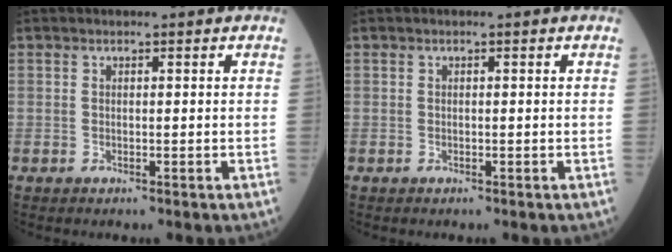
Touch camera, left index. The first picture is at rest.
{"total": 0.0}